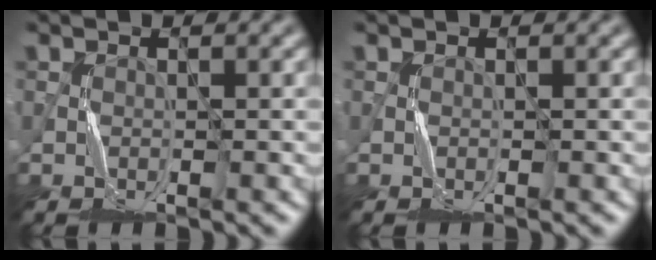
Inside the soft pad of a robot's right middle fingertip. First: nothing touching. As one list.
[{"total": 0.0}]